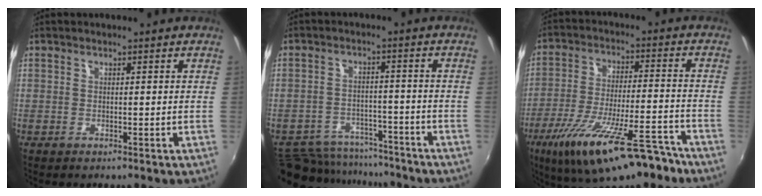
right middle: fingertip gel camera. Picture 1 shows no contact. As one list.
[{"total": 14.6, "force": [-12.6, 5.9, 4.4], "torque": [-0.110, 0.012, -0.175]}, {"total": 20.2, "force": [-13.6, 5.6, 13.9], "torque": [-0.251, -0.043, -0.214]}]